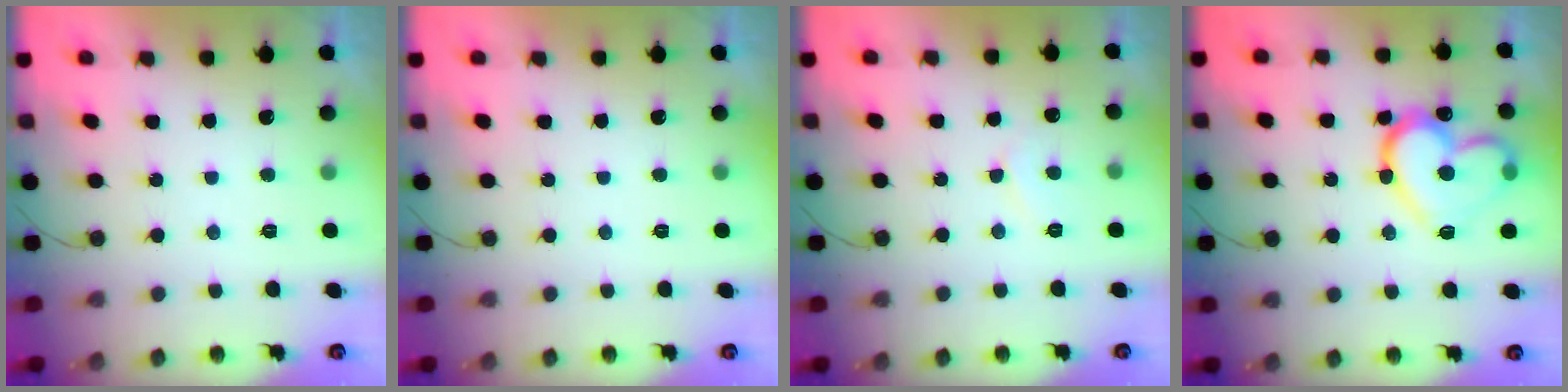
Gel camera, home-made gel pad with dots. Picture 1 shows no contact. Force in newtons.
{"total": 0.0}
{"total": 5.0, "press": 4.9, "slide": 0.5}
{"total": 18.7, "press": 18.7, "slide": 1.0}